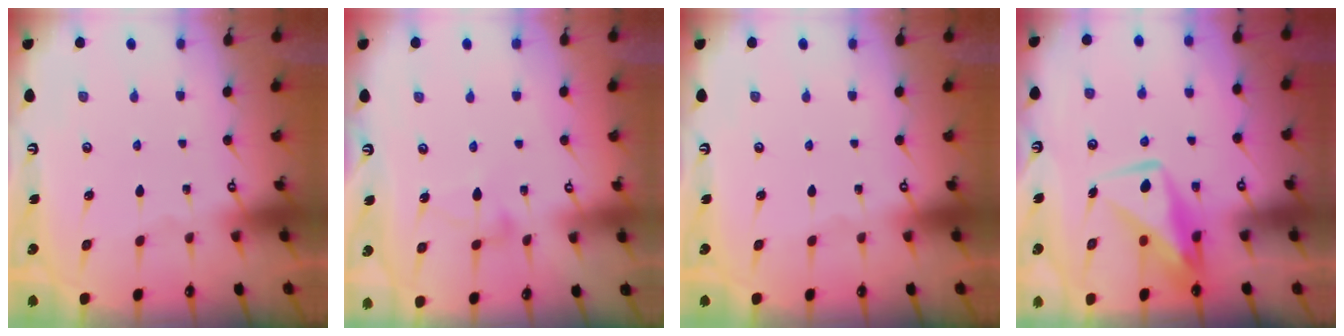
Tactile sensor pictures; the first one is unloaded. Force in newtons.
{"total": 4.5, "press": 4.5, "slide": 0.3}
{"total": 0.0}
{"total": 11.0, "press": 10.9, "slide": 0.9}